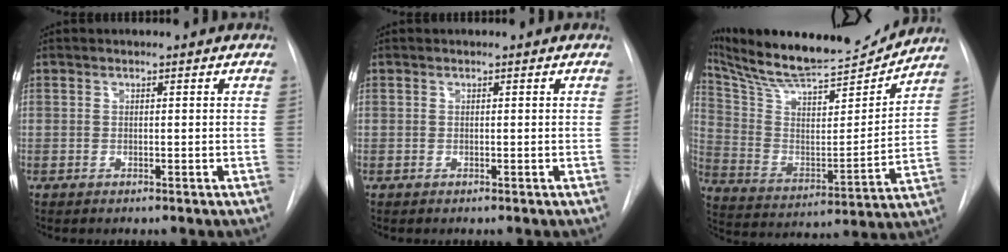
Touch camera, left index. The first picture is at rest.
{"total": 0.0}
{"total": 21.7, "force": [20.2, 2.1, 7.8], "torque": [-0.148, -0.023, 0.321]}